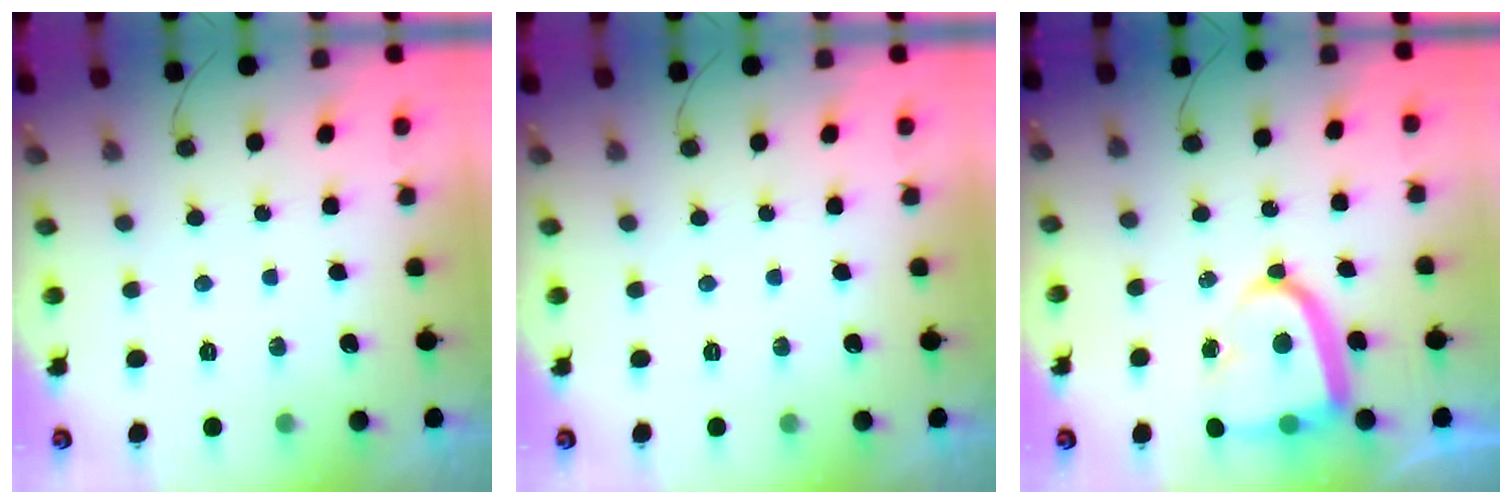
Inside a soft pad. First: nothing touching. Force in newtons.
{"total": 0.0}
{"total": 13.5, "press": 13.5, "slide": 1.2}